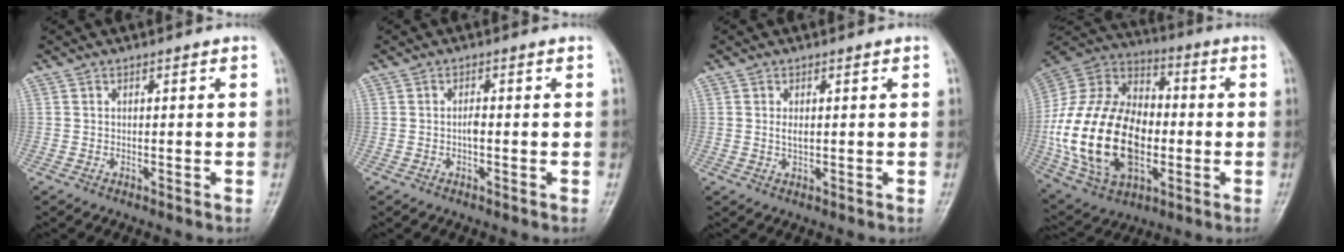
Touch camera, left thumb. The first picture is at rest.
{"total": 1.2, "force": [-0.3, 0.4, 1.1], "torque": [-0.018, 0.002, -0.008]}
{"total": 1.6, "force": [0.3, 0.8, 1.4], "torque": [-0.023, -0.002, 0.008]}
{"total": 26.8, "force": [-3.7, 17.6, 19.8], "torque": [-0.368, 0.014, -0.055]}